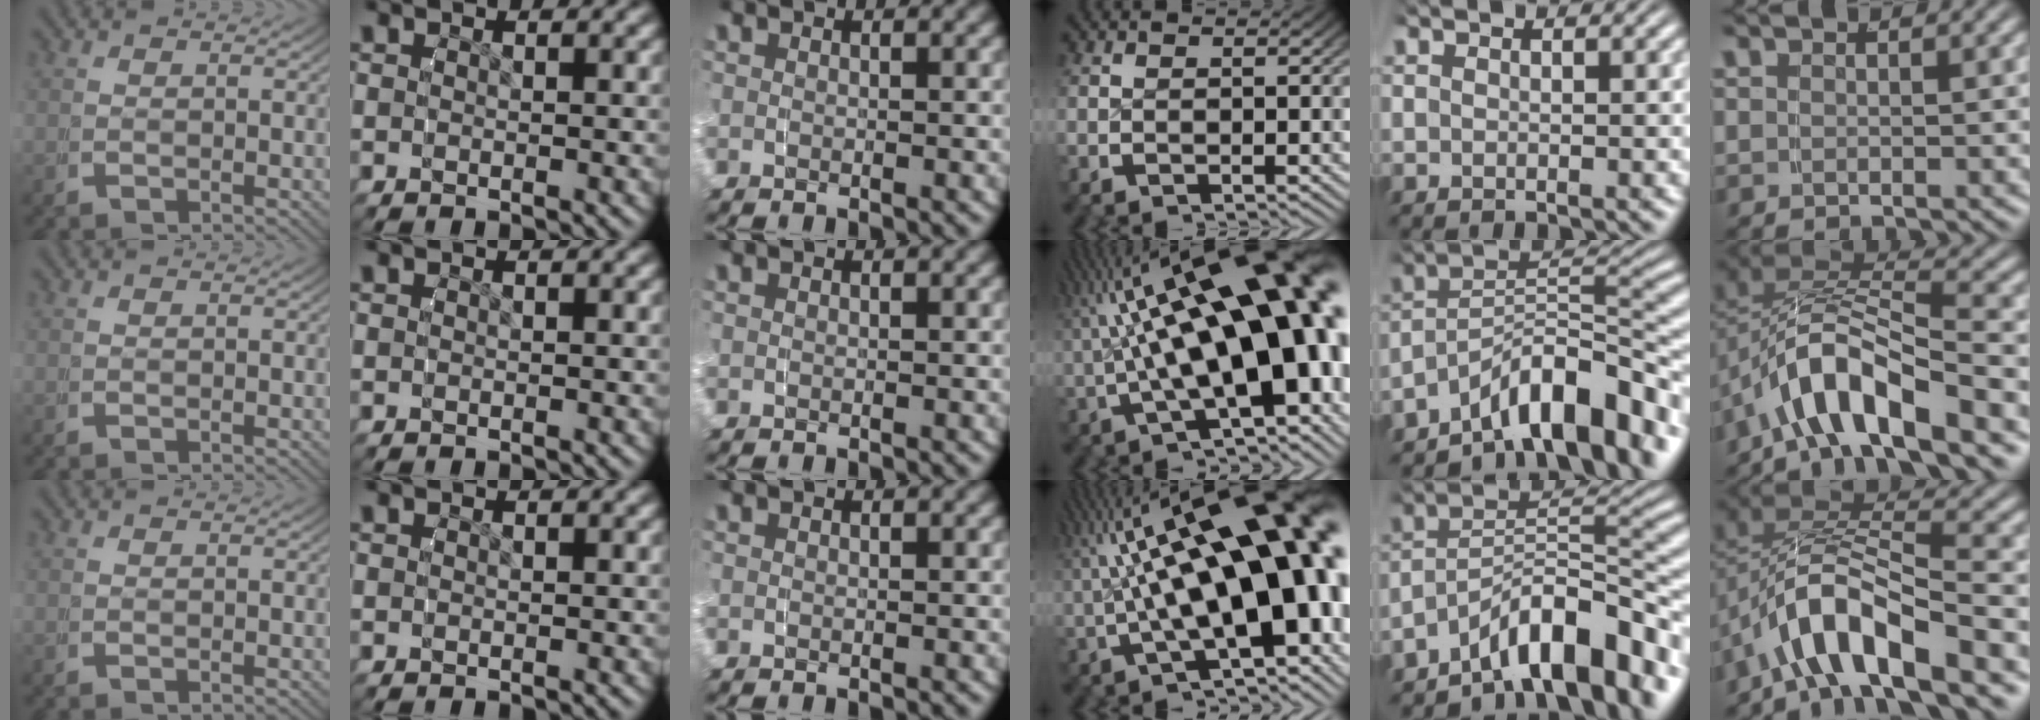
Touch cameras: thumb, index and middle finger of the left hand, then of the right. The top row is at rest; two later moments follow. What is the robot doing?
{"motion": "grasp_and_lifting", "object": "water bottle"}